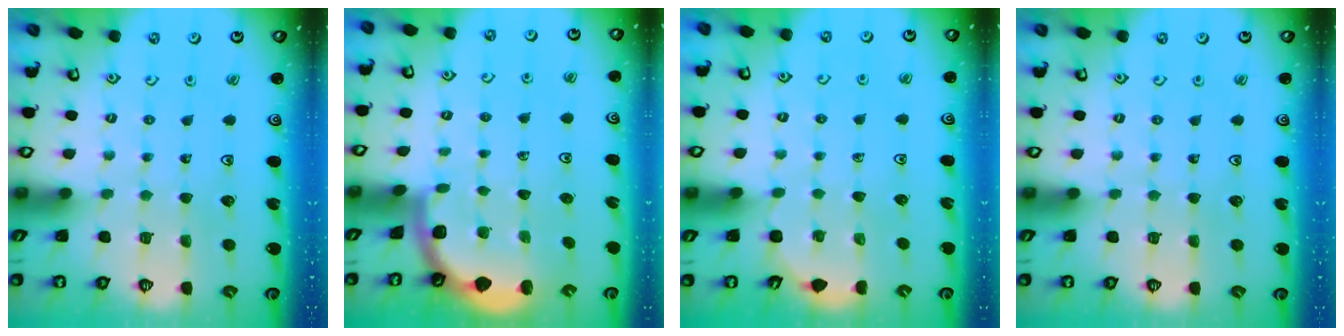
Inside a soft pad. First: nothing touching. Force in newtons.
{"total": 1.7, "press": 1.6, "slide": 0.1}
{"total": 2.2, "press": 2.0, "slide": 1.1}
{"total": 0.0}